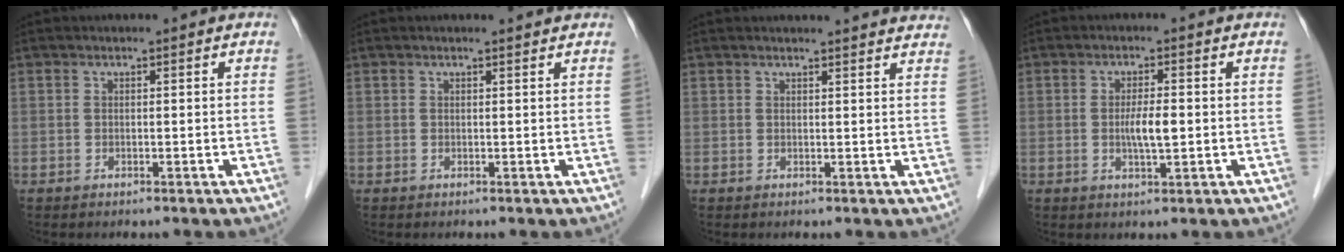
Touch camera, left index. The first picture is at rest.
{"total": 0.9, "force": [0.9, 0.0, 0.1], "torque": [-0.012, -0.001, 0.009]}
{"total": 9.6, "force": [9.3, 0.5, 2.3], "torque": [-0.013, -0.005, 0.082]}
{"total": 3.7, "force": [-0.3, 0.7, 3.7], "torque": [-0.071, -0.003, -0.004]}